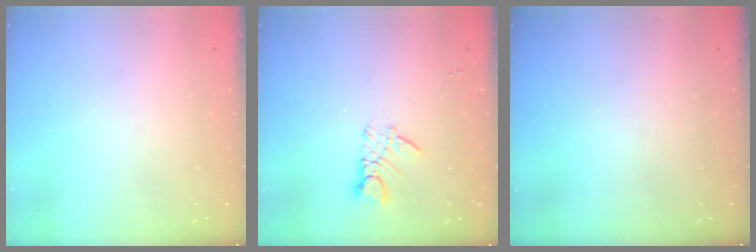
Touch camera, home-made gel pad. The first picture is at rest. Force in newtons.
{"total": 4.9, "press": 4.9, "slide": 0.4}
{"total": 0.0}